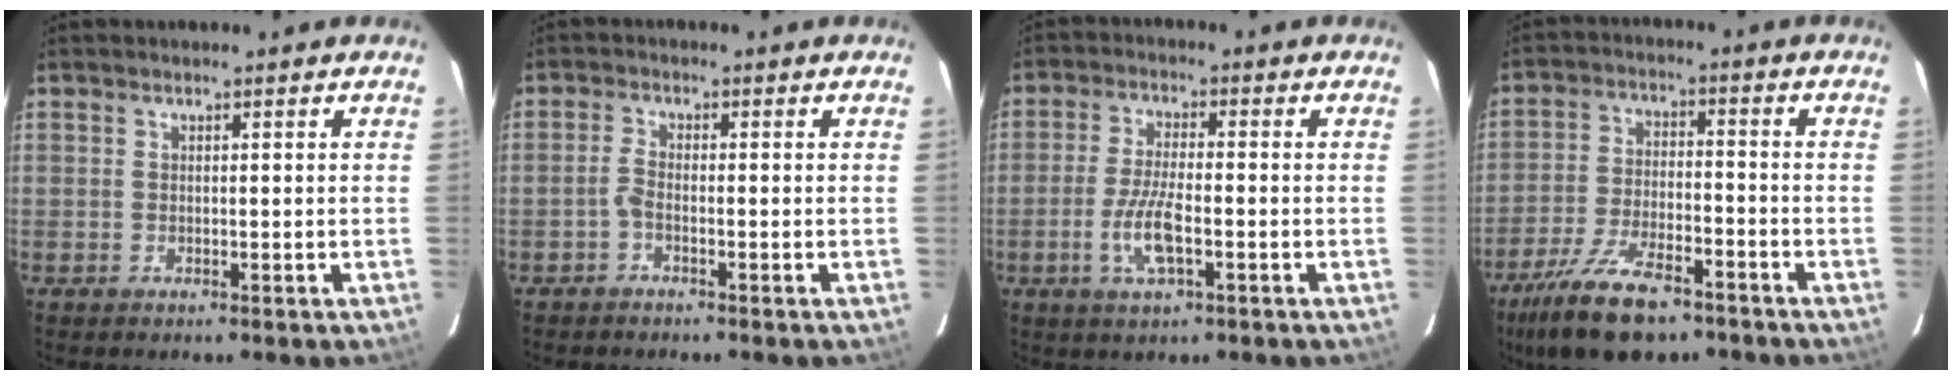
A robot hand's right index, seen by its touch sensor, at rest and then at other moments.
{"total": 1.7, "force": [-1.1, 0.4, 1.3], "torque": [-0.035, 0.005, -0.026]}
{"total": 7.4, "force": [-2.5, 1.9, 6.6], "torque": [-0.140, -0.005, -0.050]}
{"total": 15.3, "force": [-10.9, 5.7, 9.1], "torque": [-0.203, -0.026, -0.193]}